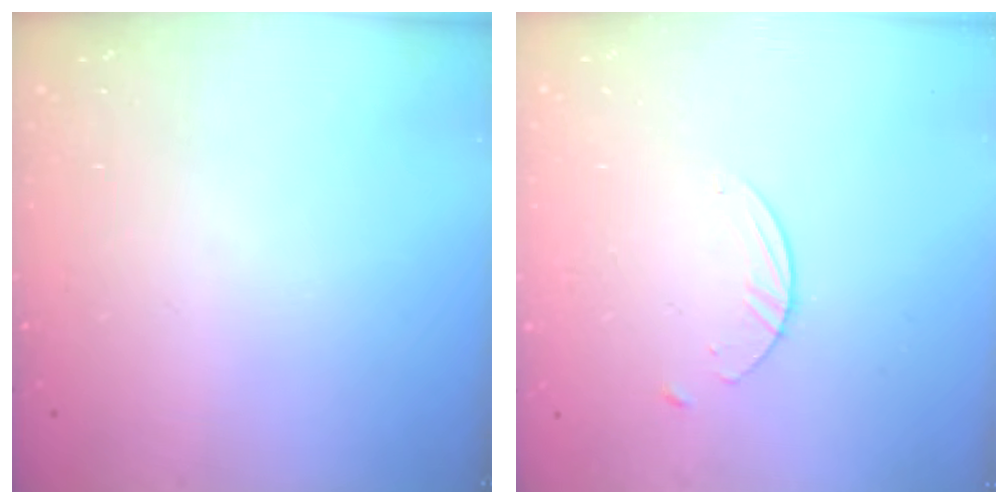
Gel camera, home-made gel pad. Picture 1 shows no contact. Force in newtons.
{"total": 2.7, "press": 2.6, "slide": 0.3}